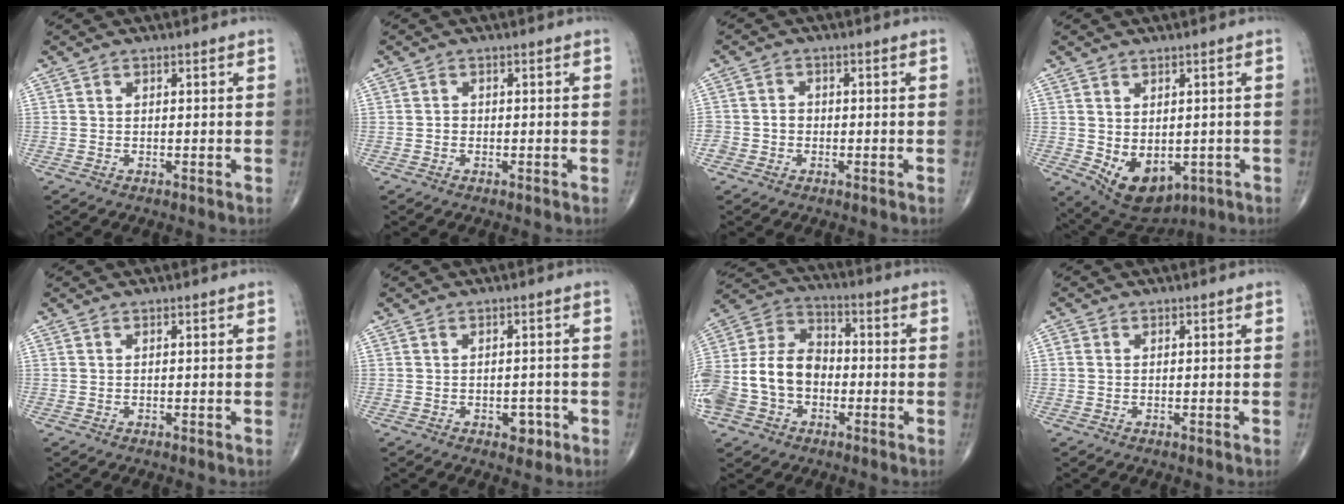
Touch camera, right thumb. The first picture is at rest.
{"total": 0.9, "force": [-0.3, 0.8, 0.4], "torque": [-0.001, 0.004, -0.007]}
{"total": 3.3, "force": [-1.1, 3.0, 0.8], "torque": [0.001, 0.015, -0.025]}
{"total": 10.1, "force": [-2.0, 6.6, 7.4], "torque": [-0.098, -0.008, -0.005]}
{"total": 0.0}
{"total": 3.0, "force": [-1.3, 1.9, 1.8], "torque": [-0.009, 0.006, -0.013]}
{"total": 17.4, "force": [-4.1, 13.1, 10.7], "torque": [-0.223, 0.048, -0.077]}
{"total": 0.8, "force": [0.0, 0.7, 0.4], "torque": [-0.006, 0.001, 0.000]}